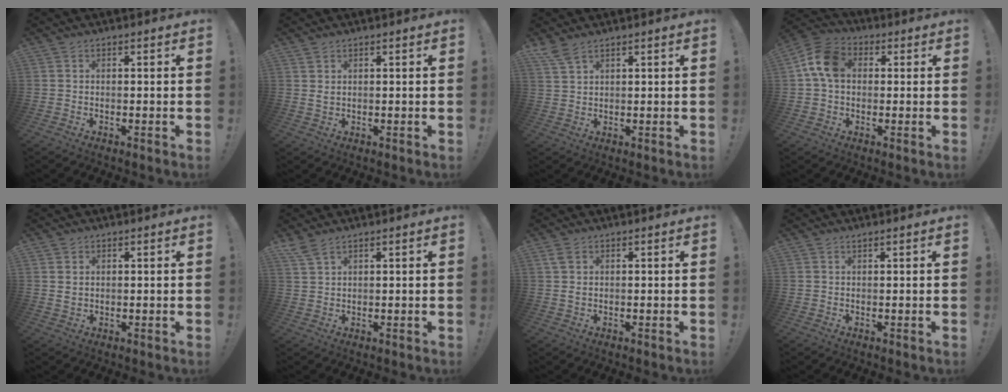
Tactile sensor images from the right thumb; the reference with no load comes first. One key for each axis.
{"total": 1.4, "fx": 0.9, "fy": 0.6, "fz": 1.0, "tx": -0.016, "ty": -0.003, "tz": 0.016}
{"total": 4.2, "fx": 3.3, "fy": 1.2, "fz": 2.3, "tx": -0.043, "ty": -0.019, "tz": 0.062}
{"total": 11.1, "fx": 1.9, "fy": 8.0, "fz": 7.5, "tx": -0.137, "ty": 0.018, "tz": 0.039}
{"total": 2.0, "fx": 1.1, "fy": 1.5, "fz": 0.9, "tx": -0.004, "ty": -0.005, "tz": 0.019}
{"total": 3.7, "fx": 3.0, "fy": 1.1, "fz": 2.0, "tx": -0.044, "ty": -0.013, "tz": 0.057}
{"total": 2.2, "fx": 0.9, "fy": 1.1, "fz": 1.7, "tx": -0.029, "ty": 0.002, "tz": 0.016}
{"total": 0.6, "fx": 0.6, "fy": 0.0, "fz": 0.2, "tx": -0.003, "ty": 0.000, "tz": 0.011}